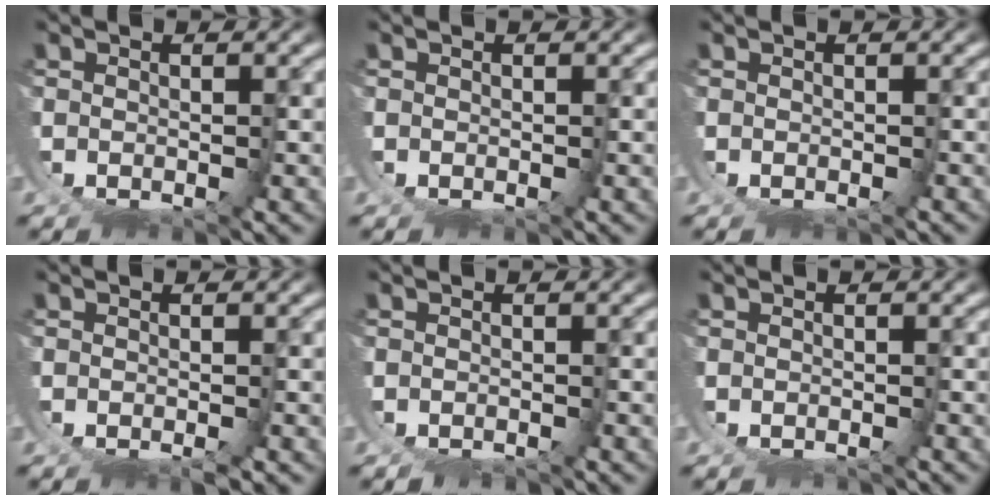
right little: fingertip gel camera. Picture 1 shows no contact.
{"total": 0.0}
{"total": 0.5, "force": [-0.3, 0.4, 0.2], "torque": [-0.006, -0.004, -0.002]}
{"total": 1.0, "force": [-0.4, 0.3, 0.9], "torque": [-0.016, -0.002, -0.004]}
{"total": 1.6, "force": [-1.6, -0.1, 0.1], "torque": [0.007, -0.005, -0.023]}
{"total": 1.0, "force": [-0.7, -0.6, -0.5], "torque": [0.014, 0.003, -0.013]}